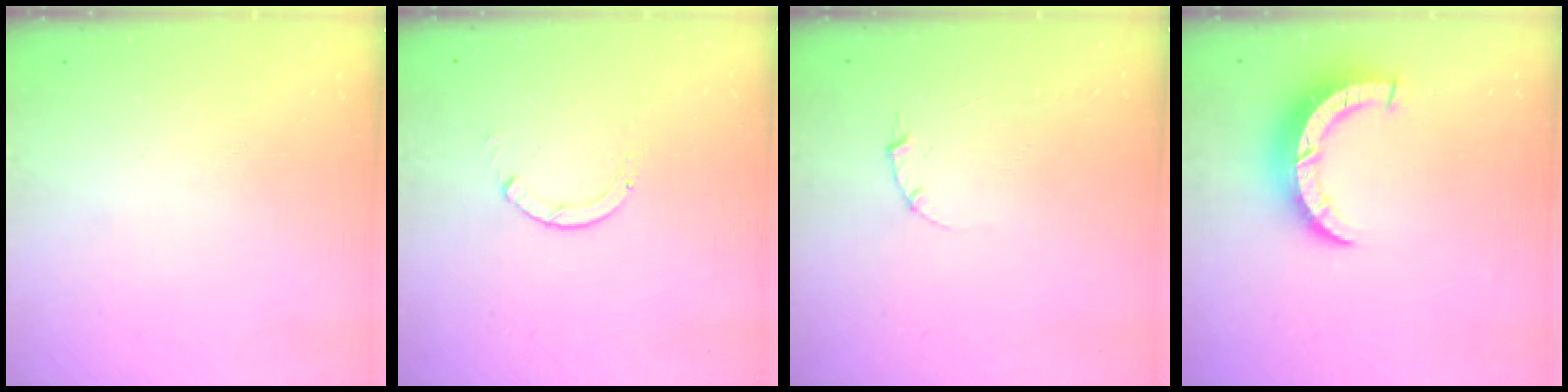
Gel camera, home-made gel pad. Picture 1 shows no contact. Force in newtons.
{"total": 0.8, "press": 0.7, "slide": 0.1}
{"total": 1.0, "press": 1.0, "slide": 0.3}
{"total": 8.3, "press": 8.3, "slide": 0.6}